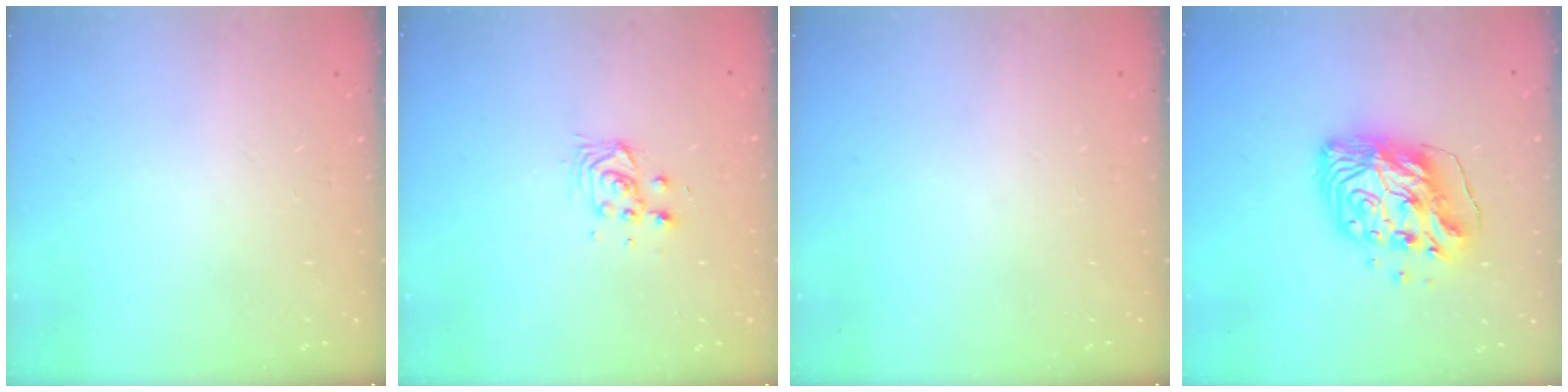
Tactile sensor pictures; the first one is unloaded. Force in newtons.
{"total": 3.9, "press": 3.8, "slide": 0.6}
{"total": 0.0}
{"total": 14.5, "press": 14.4, "slide": 1.8}